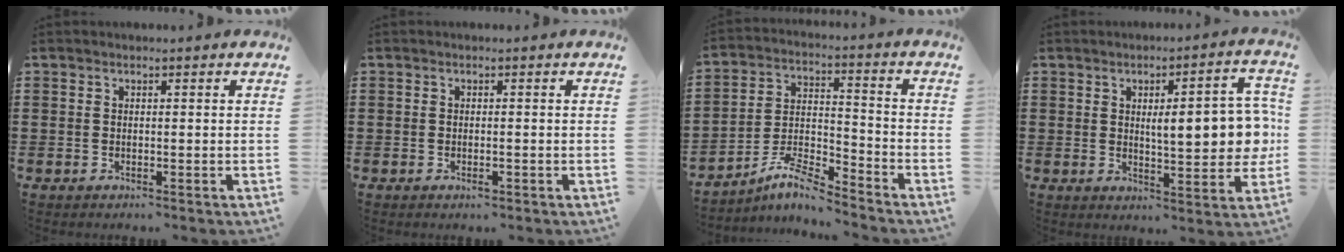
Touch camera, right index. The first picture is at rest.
{"total": 0.9, "force": [-0.4, 0.2, 0.8], "torque": [-0.017, -0.005, -0.006]}
{"total": 7.7, "force": [-6.6, 1.1, 3.8], "torque": [-0.086, 0.002, -0.130]}
{"total": 9.5, "force": [0.9, 2.9, 9.0], "torque": [-0.124, -0.007, 0.006]}